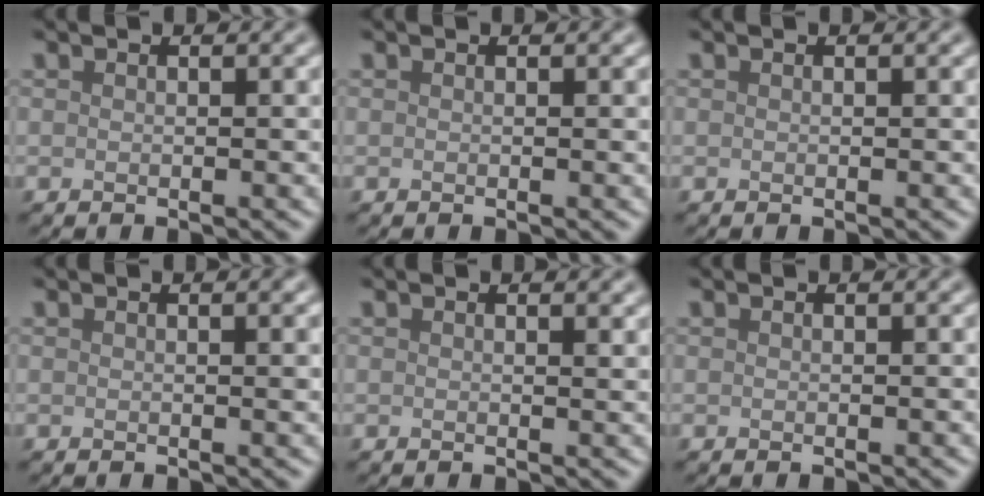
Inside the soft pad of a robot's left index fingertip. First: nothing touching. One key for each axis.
{"total": 0.0}
{"total": 0.0}
{"total": 0.8, "fx": 0.3, "fy": 0.1, "fz": 0.8, "tx": -0.009, "ty": 0.002, "tz": 0.004}
{"total": 0.8, "fx": 0.6, "fy": 0.1, "fz": 0.5, "tx": -0.007, "ty": 0.002, "tz": 0.011}
{"total": 0.0}